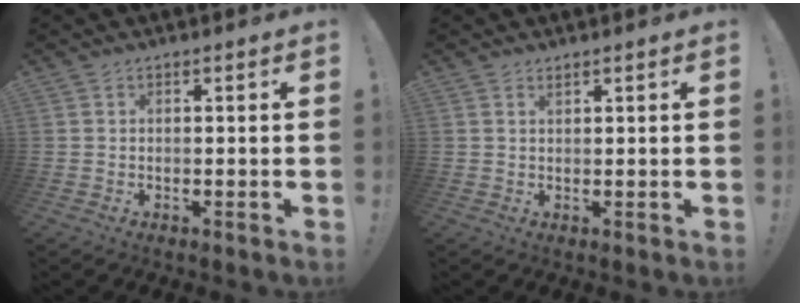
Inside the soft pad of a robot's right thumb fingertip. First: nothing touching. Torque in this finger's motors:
{"motor_torque": [-0.22, 0.26, -0.10, 0.24, -0.02]}